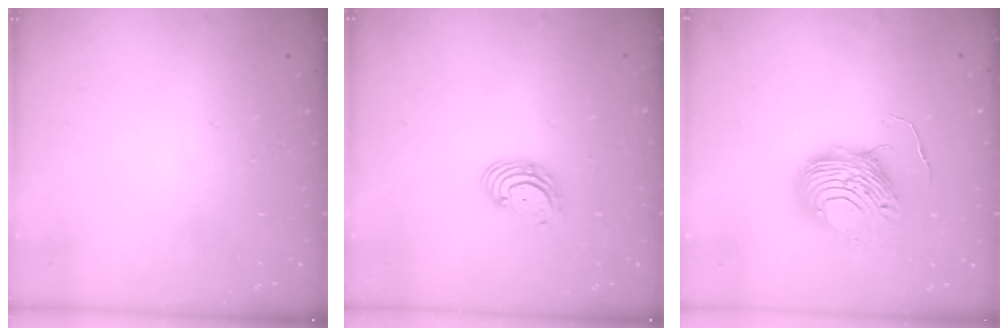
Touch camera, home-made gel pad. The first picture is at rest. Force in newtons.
{"total": 2.8, "press": 2.8, "slide": 0.2}
{"total": 10.6, "press": 10.6, "slide": 0.9}